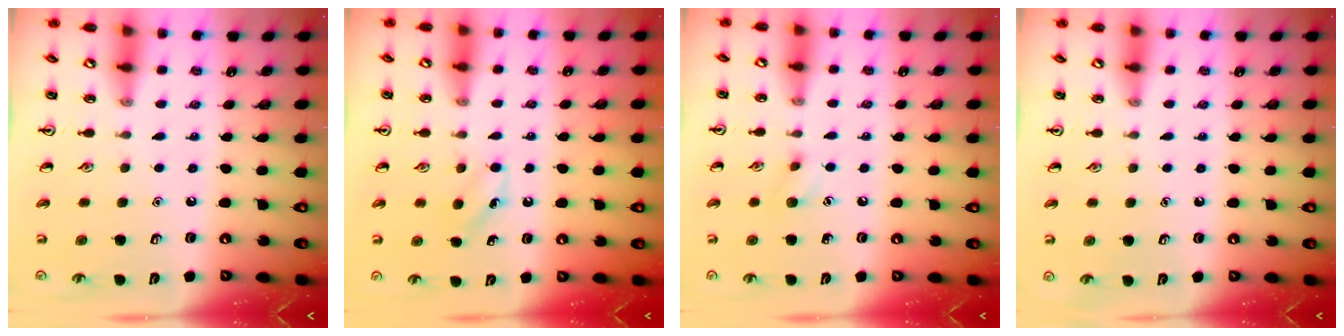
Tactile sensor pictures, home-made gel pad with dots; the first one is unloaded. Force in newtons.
{"total": 5.1, "press": 4.9, "slide": 1.3}
{"total": 6.2, "press": 5.9, "slide": 1.9}
{"total": 0.0}